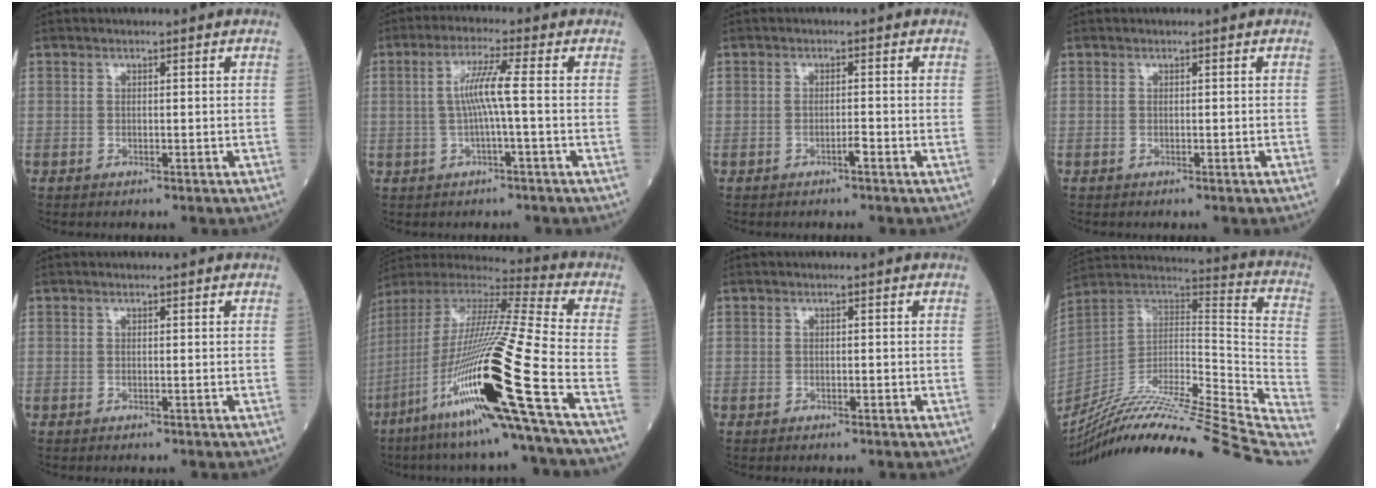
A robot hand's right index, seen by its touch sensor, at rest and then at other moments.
{"total": 5.4, "force": [-0.1, -0.7, 5.4], "torque": [-0.107, 0.009, -0.001]}
{"total": 1.2, "force": [-0.7, 0.0, 0.9], "torque": [-0.017, 0.001, -0.013]}
{"total": 0.0}
{"total": 0.0}
{"total": 24.7, "force": [-10.5, -0.8, 22.3], "torque": [-0.436, -0.050, -0.201]}
{"total": 0.6, "force": [-0.2, 0.3, 0.5], "torque": [-0.009, -0.001, -0.002]}
{"total": 40.1, "force": [-34.0, 0.2, 21.2], "torque": [-0.248, -0.066, -0.506]}